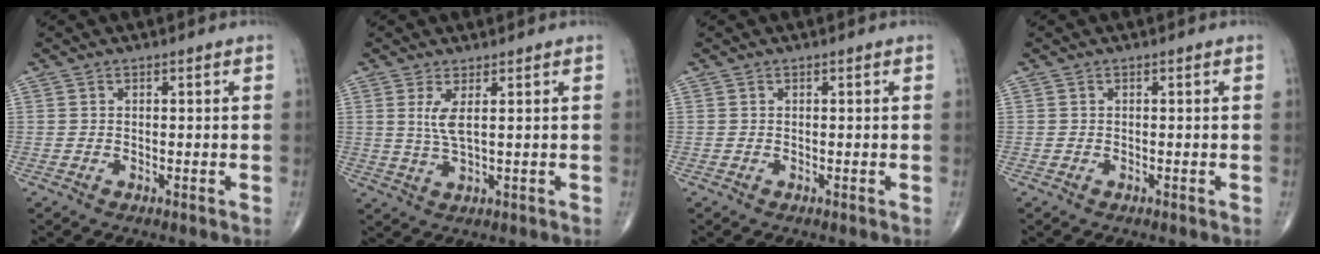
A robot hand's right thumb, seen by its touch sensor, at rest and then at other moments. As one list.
[{"total": 4.0, "force": [1.2, 0.9, 3.7], "torque": [-0.085, -0.015, 0.032]}, {"total": 0.0}, {"total": 0.0}]